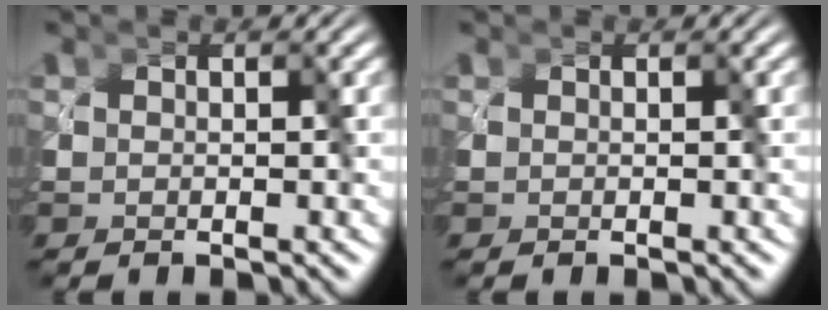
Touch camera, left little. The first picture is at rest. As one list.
[{"total": 0.0}]